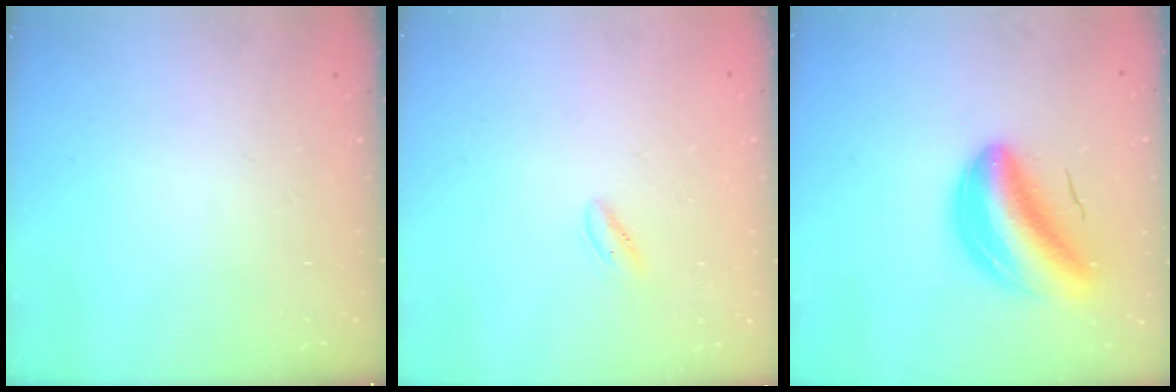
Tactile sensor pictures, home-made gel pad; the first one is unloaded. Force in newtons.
{"total": 1.7, "press": 1.4, "slide": 0.9}
{"total": 10.9, "press": 10.4, "slide": 3.2}